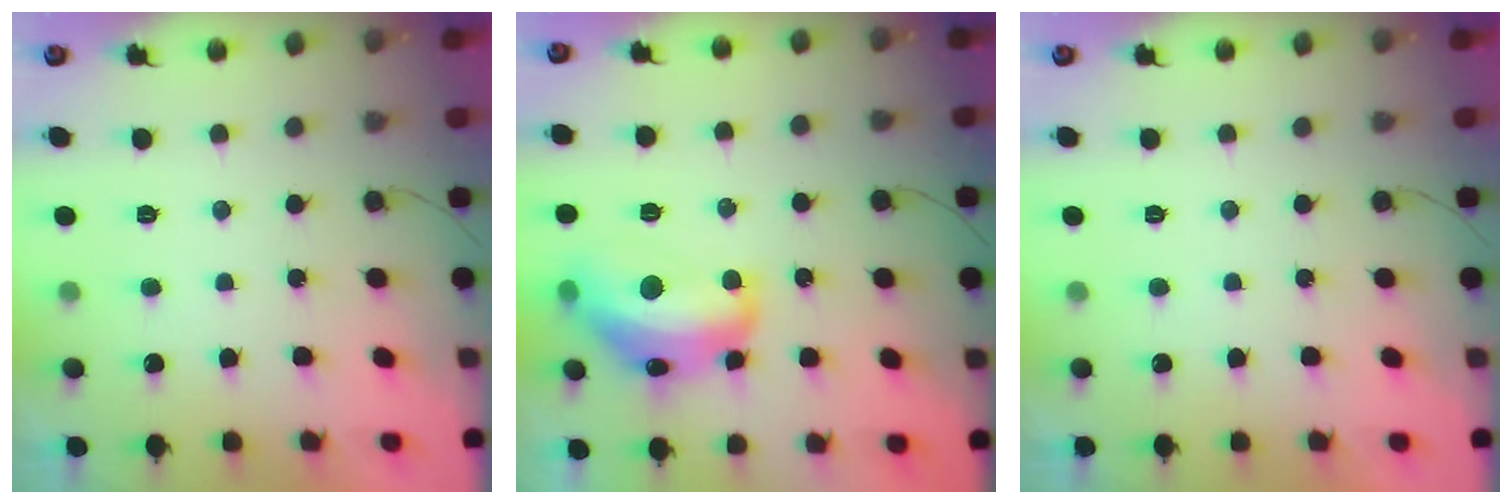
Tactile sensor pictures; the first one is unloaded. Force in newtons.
{"total": 16.5, "press": 16.4, "slide": 1.0}
{"total": 0.0}